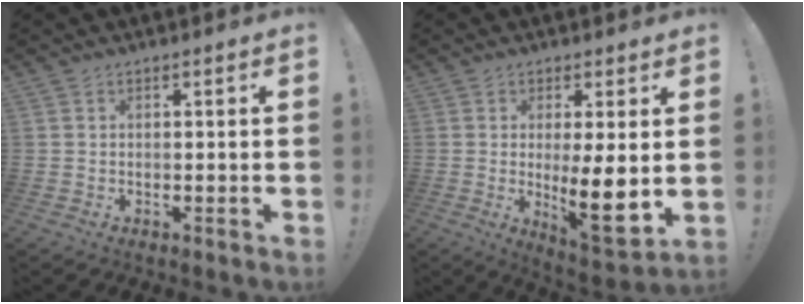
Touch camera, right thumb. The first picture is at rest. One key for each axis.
{"total": 11.3, "fx": -0.1, "fy": 2.8, "fz": 11.0, "tx": -0.167, "ty": -0.026, "tz": 0.001}